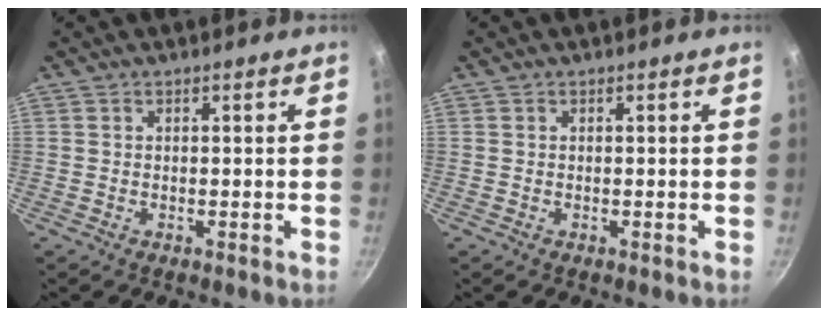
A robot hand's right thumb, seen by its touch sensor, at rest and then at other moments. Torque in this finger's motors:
{"motor_torque": [-0.03, 0.03, 0.00, 0.00, 0.00]}